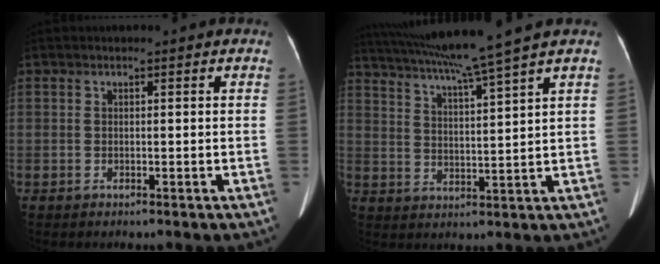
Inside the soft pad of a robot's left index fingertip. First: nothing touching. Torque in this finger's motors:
{"motor_torque": [0.87, -1.28, 0.11, 0.12]}